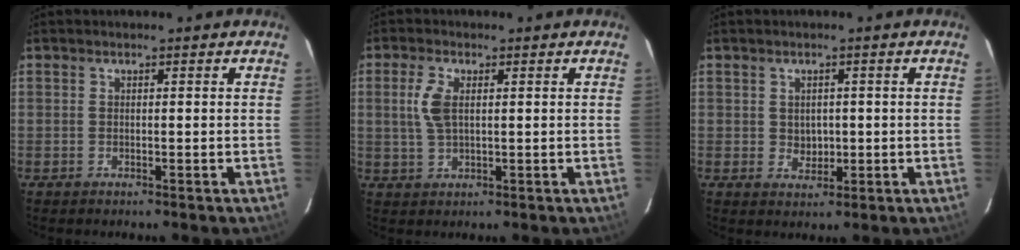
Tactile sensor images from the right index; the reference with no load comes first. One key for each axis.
{"total": 5.1, "fx": 1.0, "fy": 2.5, "fz": 4.4, "tx": -0.094, "ty": 0.004, "tz": 0.023}
{"total": 3.0, "fx": 0.0, "fy": 2.7, "fz": 1.4, "tx": -0.019, "ty": 0.000, "tz": 0.006}